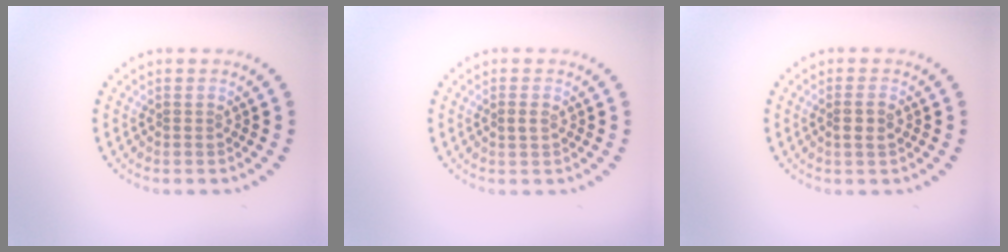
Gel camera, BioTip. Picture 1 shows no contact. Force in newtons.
{"total": 0.9, "press": 0.9, "slide": 0.1}
{"total": 1.5, "press": 1.4, "slide": 0.6}